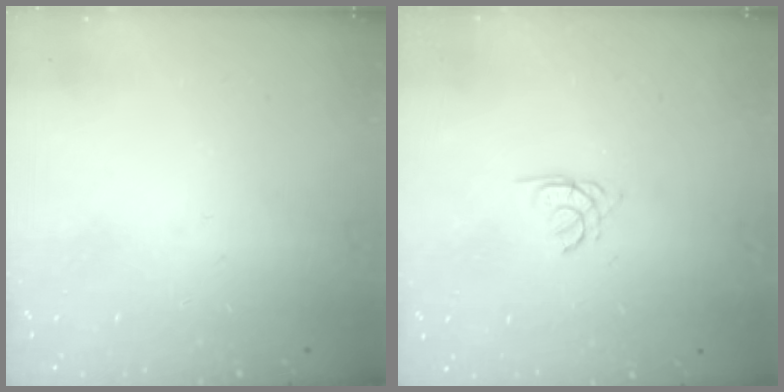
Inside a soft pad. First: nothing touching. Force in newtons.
{"total": 1.3, "press": 1.2, "slide": 0.4}